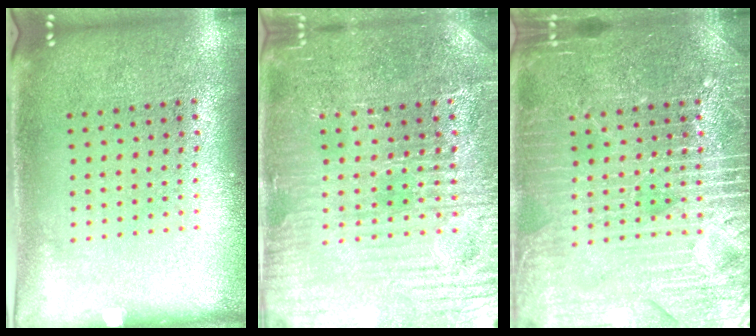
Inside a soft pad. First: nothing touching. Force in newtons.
{"total": 4.4, "press": 4.2, "slide": 1.1}
{"total": 6.8, "press": 6.7, "slide": 1.0}